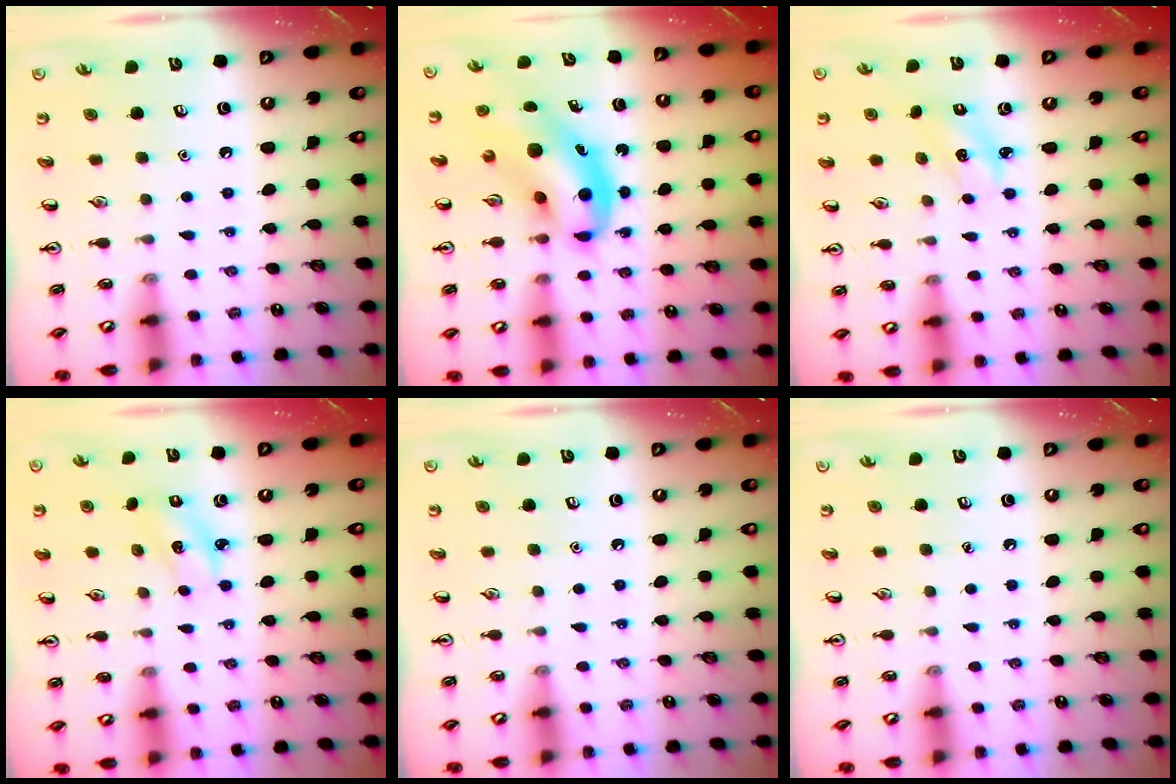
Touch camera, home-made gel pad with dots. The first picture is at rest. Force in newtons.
{"total": 9.3, "press": 8.9, "slide": 2.6}
{"total": 2.5, "press": 2.4, "slide": 0.5}
{"total": 2.2, "press": 2.1, "slide": 0.5}
{"total": 0.0}
{"total": 0.0}